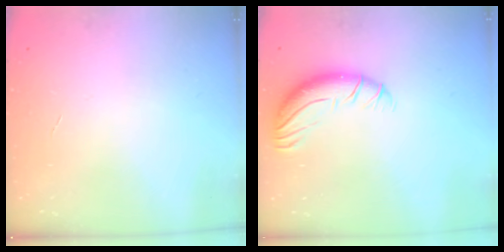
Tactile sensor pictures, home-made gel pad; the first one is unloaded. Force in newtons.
{"total": 10.2, "press": 10.1, "slide": 1.7}